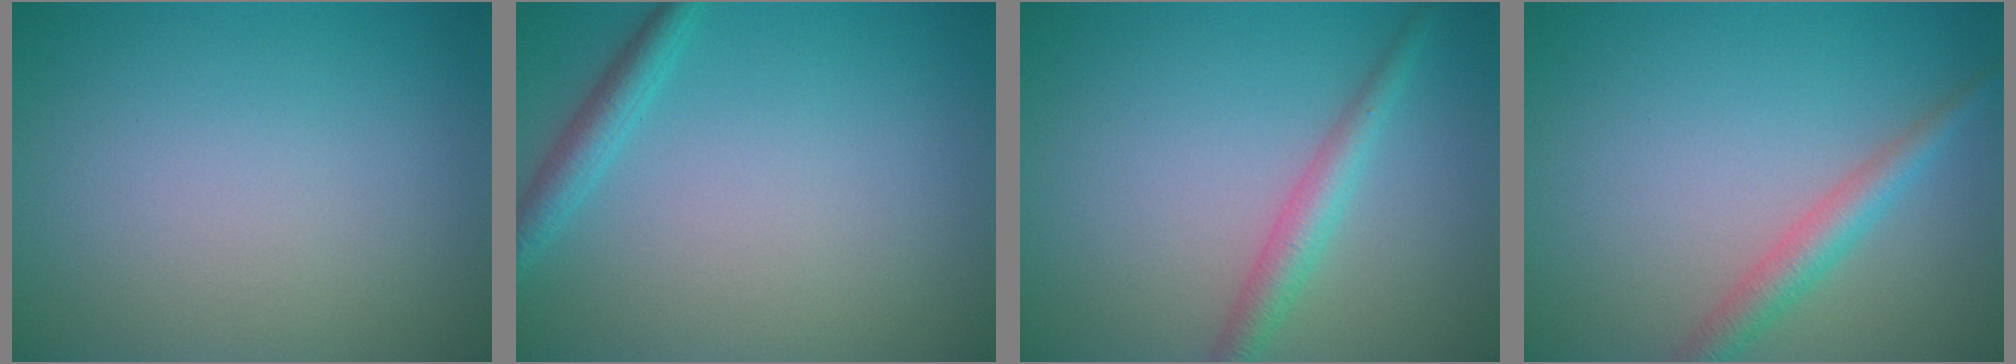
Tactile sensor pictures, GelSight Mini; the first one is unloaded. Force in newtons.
{"total": 2.1, "press": 2.1, "slide": 0.1}
{"total": 2.6, "press": 2.6, "slide": 0.0}
{"total": 2.7, "press": 2.7, "slide": 0.1}